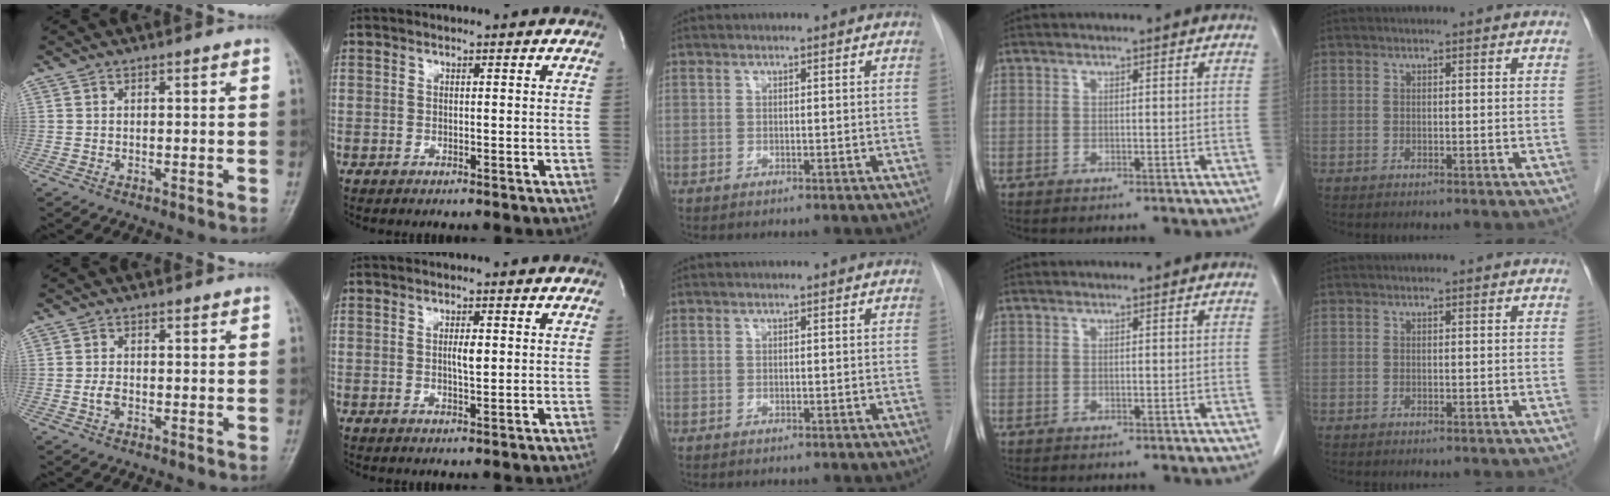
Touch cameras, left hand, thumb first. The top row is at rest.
{"thumb": {"total": 1.6, "force": [-0.3, 1.0, 1.2], "torque": [-0.021, 0.000, -0.007]}, "index": {"total": 2.0, "force": [0.2, 0.4, 1.9], "torque": [-0.036, -0.003, 0.004]}}